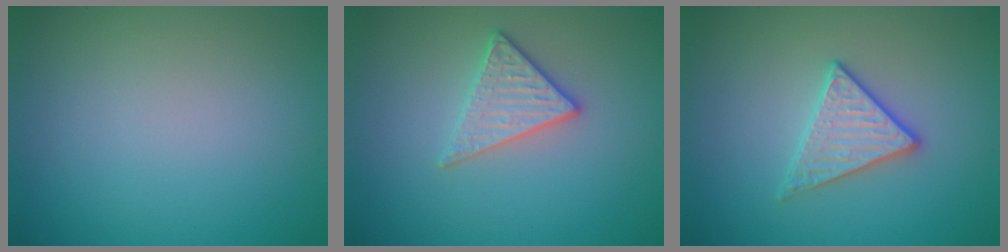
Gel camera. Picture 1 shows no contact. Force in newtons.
{"total": 2.7, "press": 2.5, "slide": 1.1}
{"total": 2.8, "press": 2.7, "slide": 0.8}